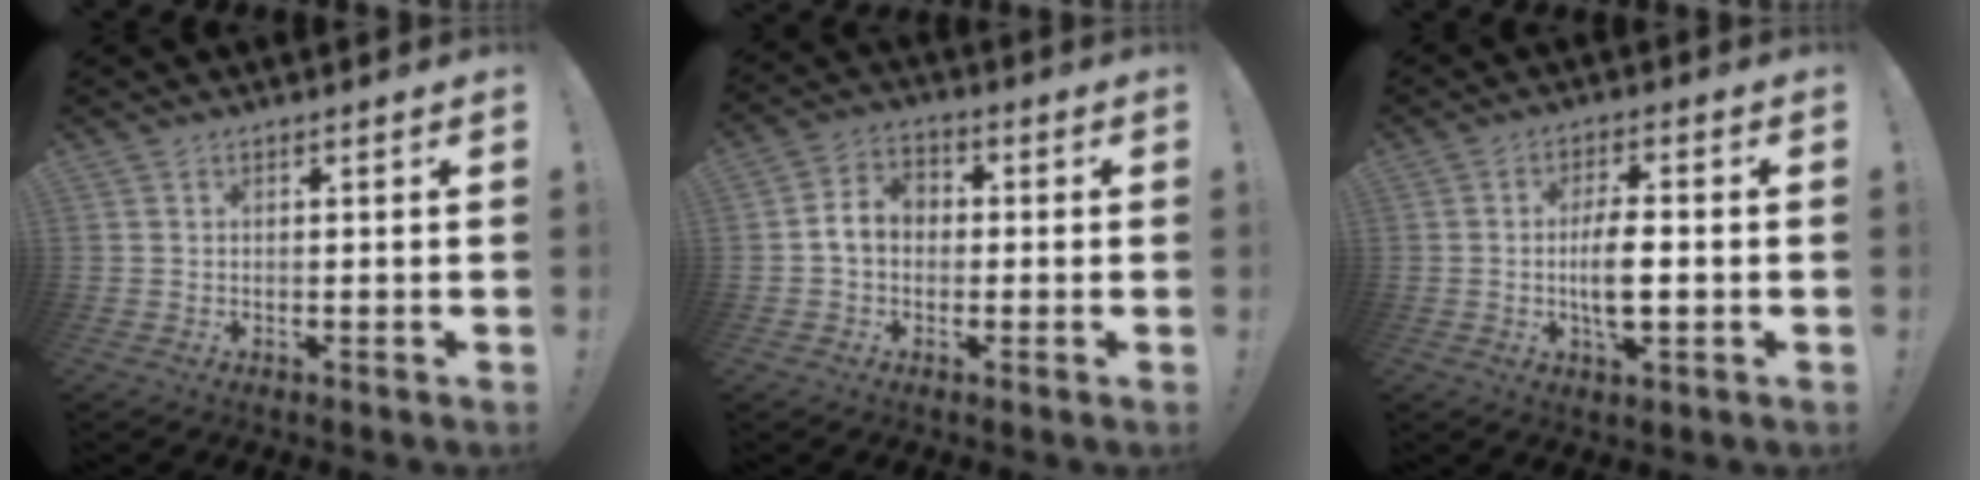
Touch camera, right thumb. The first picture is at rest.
{"total": 7.4, "force": [-0.1, 5.9, 4.4], "torque": [-0.076, 0.013, 0.002]}
{"total": 8.4, "force": [-1.2, 2.8, 7.8], "torque": [-0.138, -0.003, -0.025]}